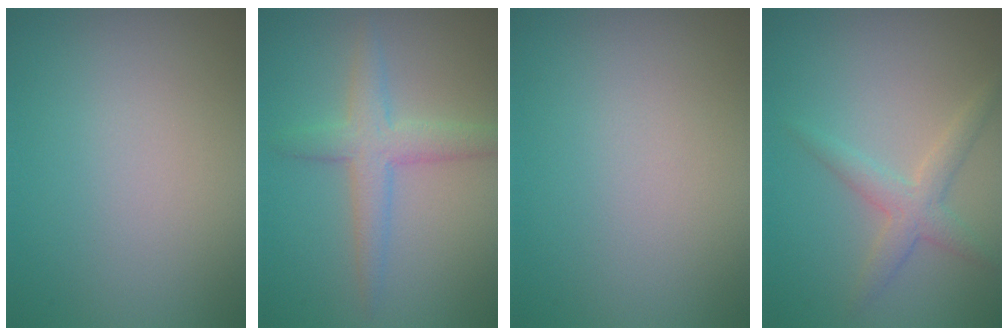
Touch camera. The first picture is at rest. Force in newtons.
{"total": 3.4, "press": 3.4, "slide": 0.1}
{"total": 0.0}
{"total": 2.5, "press": 2.5, "slide": 0.1}